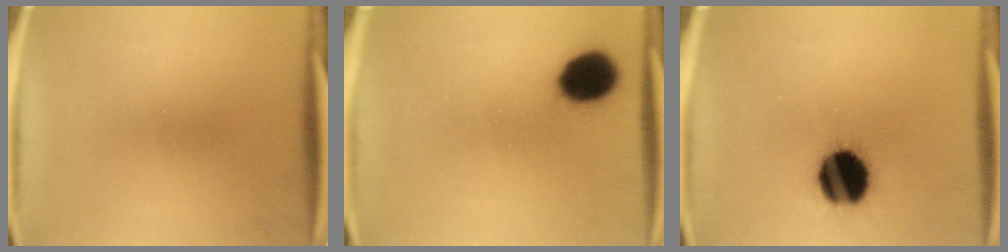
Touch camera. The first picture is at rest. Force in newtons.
{"total": 10.7}
{"total": 16.4}